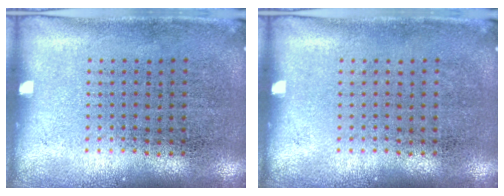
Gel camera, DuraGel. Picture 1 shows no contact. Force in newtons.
{"total": 0.0}